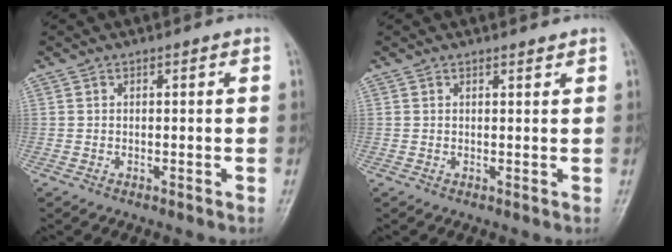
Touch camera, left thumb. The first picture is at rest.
{"total": 0.7, "force": [0.7, 0.1, 0.1], "torque": [-0.004, -0.007, 0.010]}